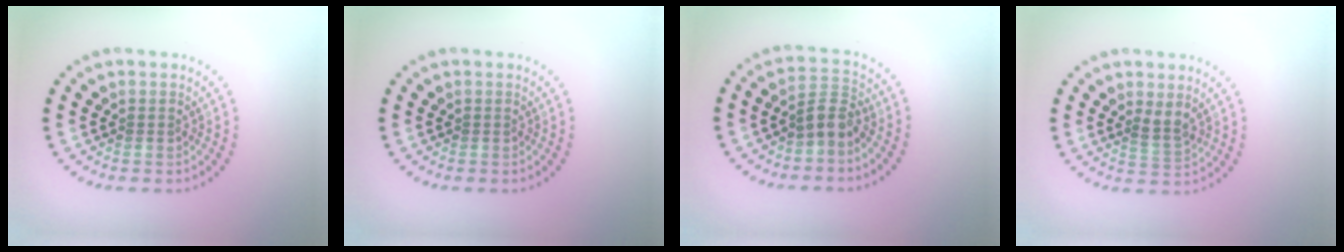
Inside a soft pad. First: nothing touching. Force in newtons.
{"total": 0.0}
{"total": 2.7, "press": 2.2, "slide": 1.5}
{"total": 1.8, "press": 1.4, "slide": 1.2}